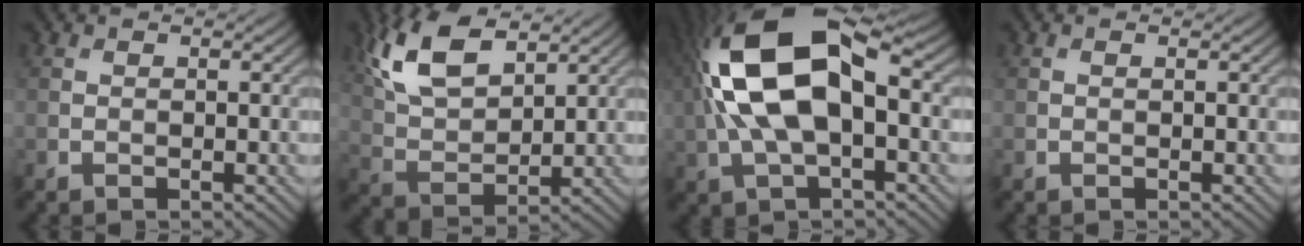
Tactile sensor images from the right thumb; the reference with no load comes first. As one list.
[{"total": 10.6, "force": [5.9, 4.9, 7.4], "torque": [-0.182, 0.010, 0.121]}, {"total": 16.5, "force": [1.4, 8.2, 14.2], "torque": [-0.311, 0.018, 0.020]}, {"total": 0.0}]